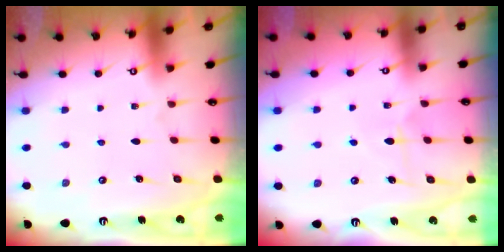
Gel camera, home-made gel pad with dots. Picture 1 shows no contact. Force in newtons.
{"total": 6.9, "press": 6.9, "slide": 0.6}